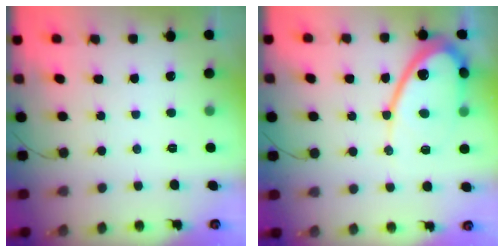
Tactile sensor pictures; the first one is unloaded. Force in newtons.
{"total": 13.5, "press": 13.4, "slide": 1.1}